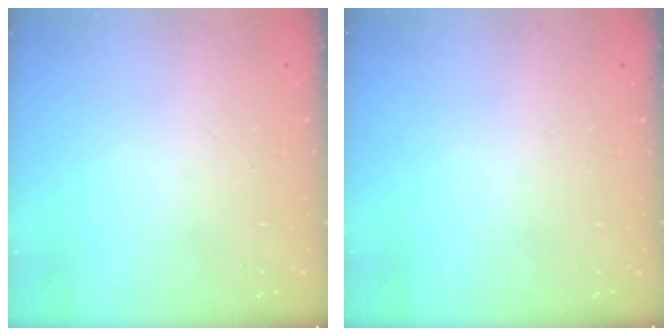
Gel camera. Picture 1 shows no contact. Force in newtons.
{"total": 0.0}